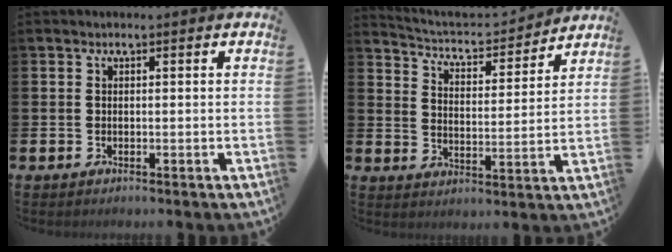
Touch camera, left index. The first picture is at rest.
{"total": 5.3, "force": [5.0, 1.3, 0.8], "torque": [-0.042, -0.045, 0.081]}